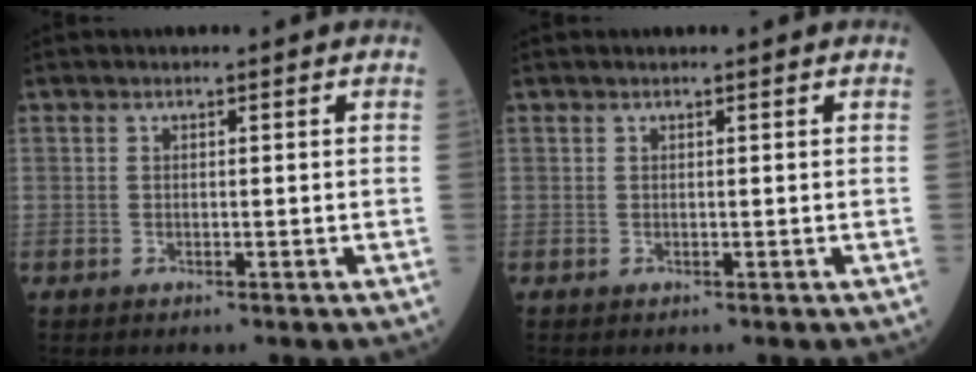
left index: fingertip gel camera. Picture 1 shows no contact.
{"total": 0.6, "force": [0.5, 0.0, 0.2], "torque": [-0.005, 0.009, 0.008]}